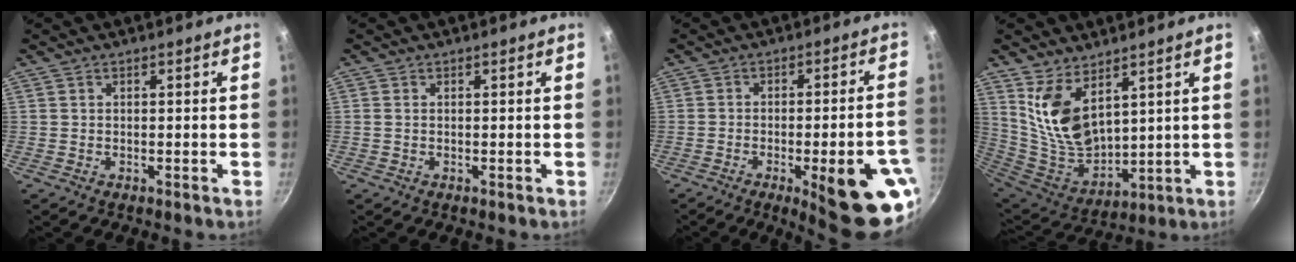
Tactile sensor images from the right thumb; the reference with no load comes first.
{"total": 0.6, "force": [0.0, 0.4, 0.5], "torque": [-0.010, 0.001, -0.001]}
{"total": 18.4, "force": [-7.2, 4.7, 16.2], "torque": [-0.174, 0.025, -0.086]}
{"total": 13.0, "force": [6.7, 6.8, 8.9], "torque": [-0.149, -0.077, 0.149]}